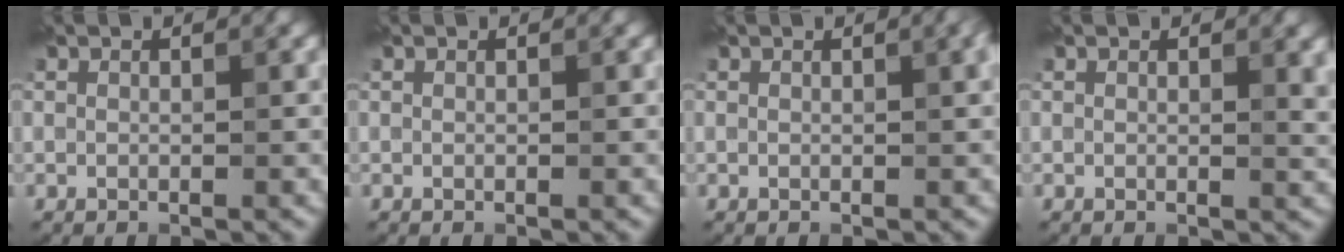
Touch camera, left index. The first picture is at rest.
{"total": 0.0}
{"total": 1.9, "force": [0.6, 0.6, 1.7], "torque": [-0.015, 0.008, 0.005]}
{"total": 1.5, "force": [0.7, 0.4, 1.3], "torque": [-0.011, -0.002, 0.010]}